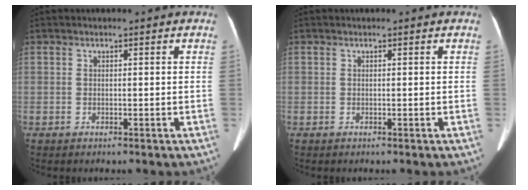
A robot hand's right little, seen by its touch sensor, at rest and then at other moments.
{"total": 0.0}